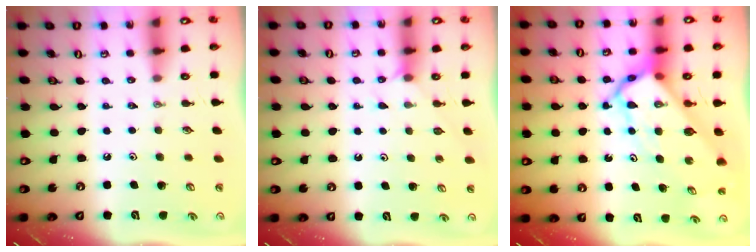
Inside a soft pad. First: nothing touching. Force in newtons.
{"total": 3.8, "press": 3.8, "slide": 0.4}
{"total": 9.2, "press": 9.2, "slide": 0.9}